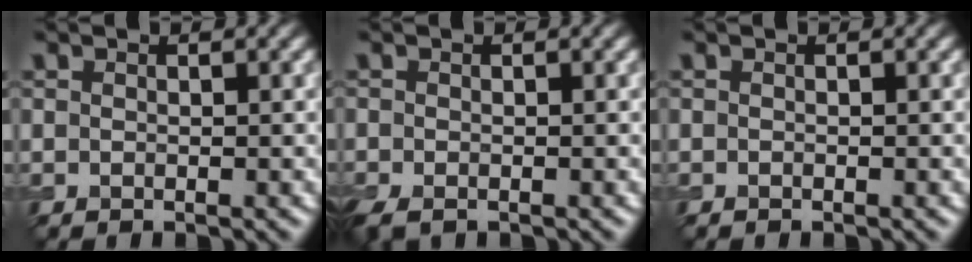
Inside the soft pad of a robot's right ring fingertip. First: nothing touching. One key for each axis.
{"total": 2.5, "fx": -1.9, "fy": 1.2, "fz": 1.2, "tx": -0.027, "ty": -0.013, "tz": -0.039}
{"total": 0.0}